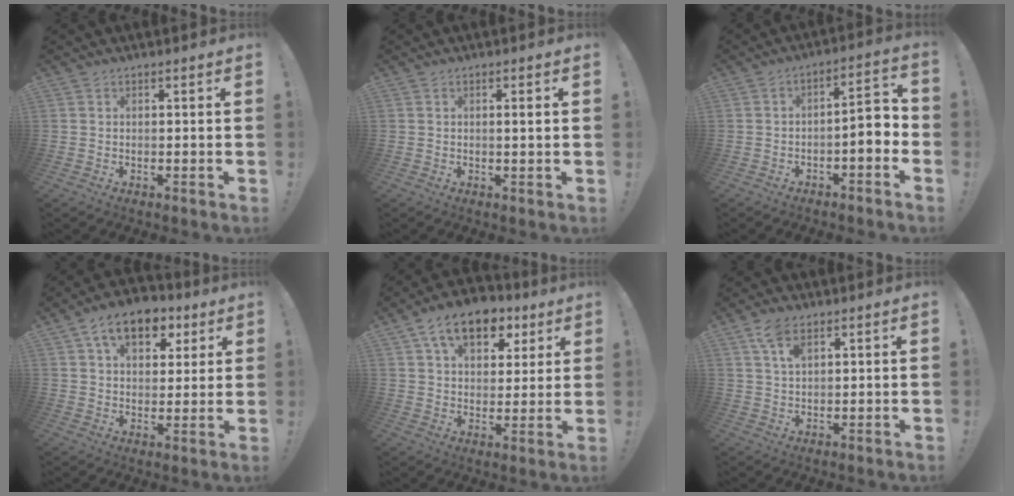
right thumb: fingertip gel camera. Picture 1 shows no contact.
{"total": 1.9, "force": [0.3, -0.2, 1.8], "torque": [-0.019, -0.007, 0.000]}
{"total": 5.9, "force": [-2.5, 1.7, 5.1], "torque": [-0.071, 0.003, -0.047]}
{"total": 13.2, "force": [6.3, 8.3, 8.0], "torque": [-0.112, -0.024, 0.114]}
{"total": 14.3, "force": [7.3, 8.8, 8.6], "torque": [-0.127, -0.031, 0.132]}
{"total": 6.1, "force": [3.5, 2.6, 4.2], "torque": [-0.076, -0.010, 0.063]}